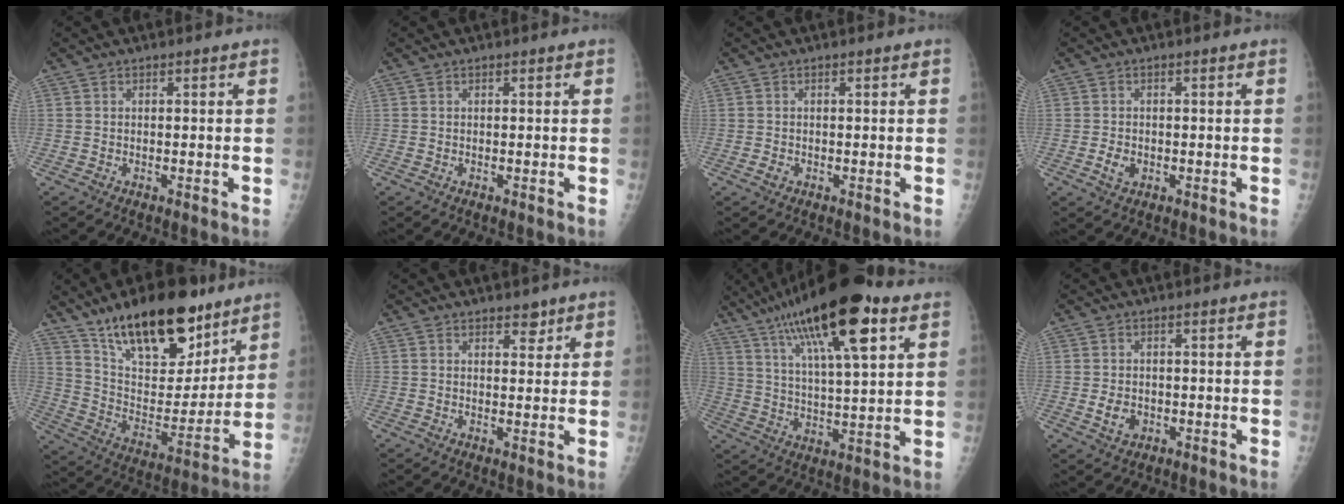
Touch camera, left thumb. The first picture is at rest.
{"total": 0.0}
{"total": 1.0, "force": [-0.3, 0.8, 0.5], "torque": [-0.009, -0.001, -0.005]}
{"total": 2.5, "force": [-0.6, 1.9, 1.5], "torque": [-0.025, 0.001, -0.009]}
{"total": 24.6, "force": [16.9, 10.4, 14.5], "torque": [-0.190, -0.073, 0.281]}
{"total": 2.6, "force": [1.9, 1.4, 1.2], "torque": [0.000, -0.012, 0.027]}
{"total": 22.0, "force": [11.9, 5.6, 17.6], "torque": [-0.291, -0.015, 0.205]}
{"total": 3.5, "force": [-0.7, 2.8, 2.0], "torque": [-0.027, 0.001, -0.006]}